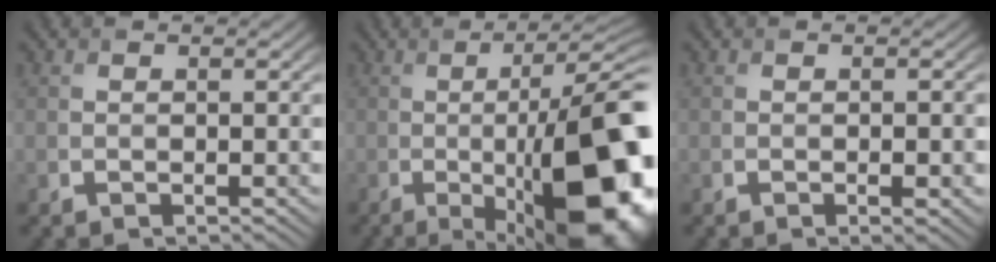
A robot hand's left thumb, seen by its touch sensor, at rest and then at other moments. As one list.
[{"total": 18.7, "force": [-3.9, 6.4, 17.2], "torque": [-0.219, -0.014, -0.052]}, {"total": 1.7, "force": [-0.4, 0.4, 1.6], "torque": [-0.023, 0.002, -0.006]}]